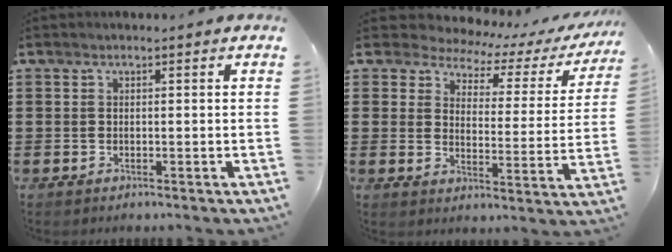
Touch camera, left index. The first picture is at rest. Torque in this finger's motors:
{"motor_torque": [2.14, 0.00, -0.52, -0.21]}